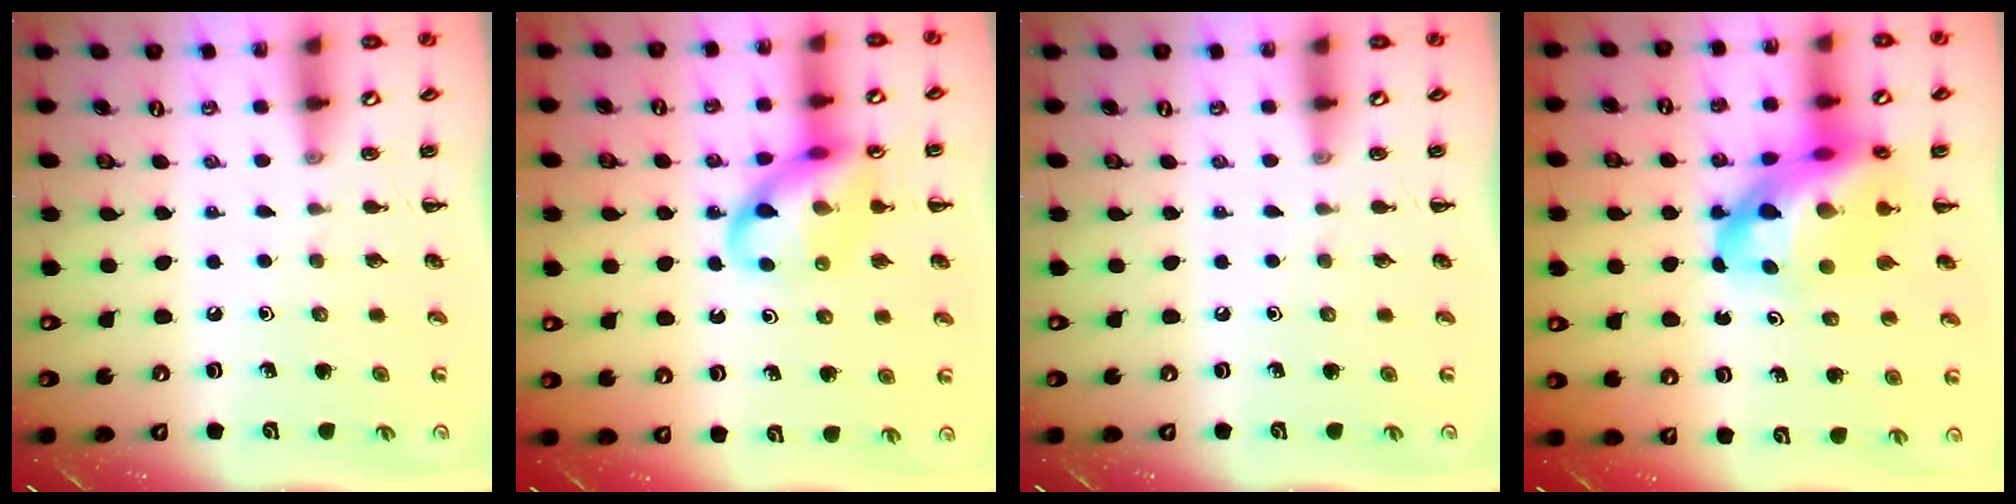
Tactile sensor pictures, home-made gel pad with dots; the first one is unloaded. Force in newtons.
{"total": 14.3, "press": 14.2, "slide": 1.6}
{"total": 0.0}
{"total": 17.9, "press": 17.4, "slide": 4.2}